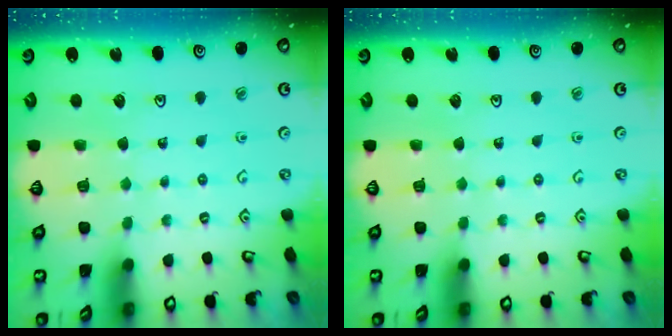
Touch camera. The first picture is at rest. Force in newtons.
{"total": 0.0}